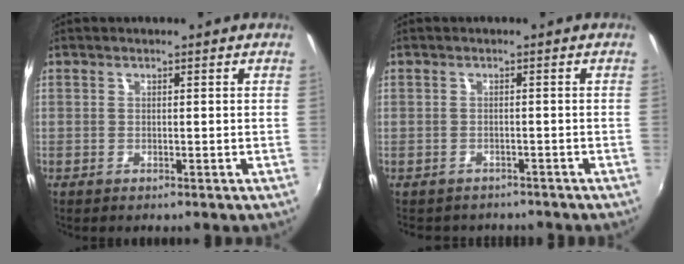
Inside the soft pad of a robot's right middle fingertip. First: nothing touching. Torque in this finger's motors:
{"motor_torque": [0.90, -1.24, 0.04, -0.01]}